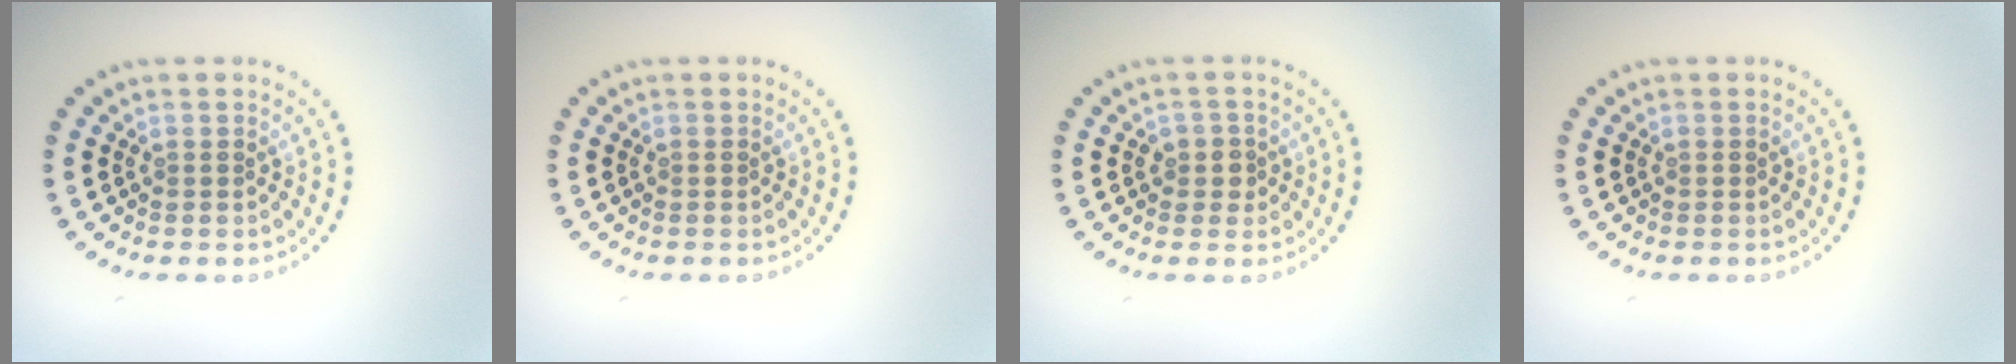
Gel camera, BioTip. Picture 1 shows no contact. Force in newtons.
{"total": 0.0}
{"total": 1.6, "press": 1.4, "slide": 0.8}
{"total": 0.0}